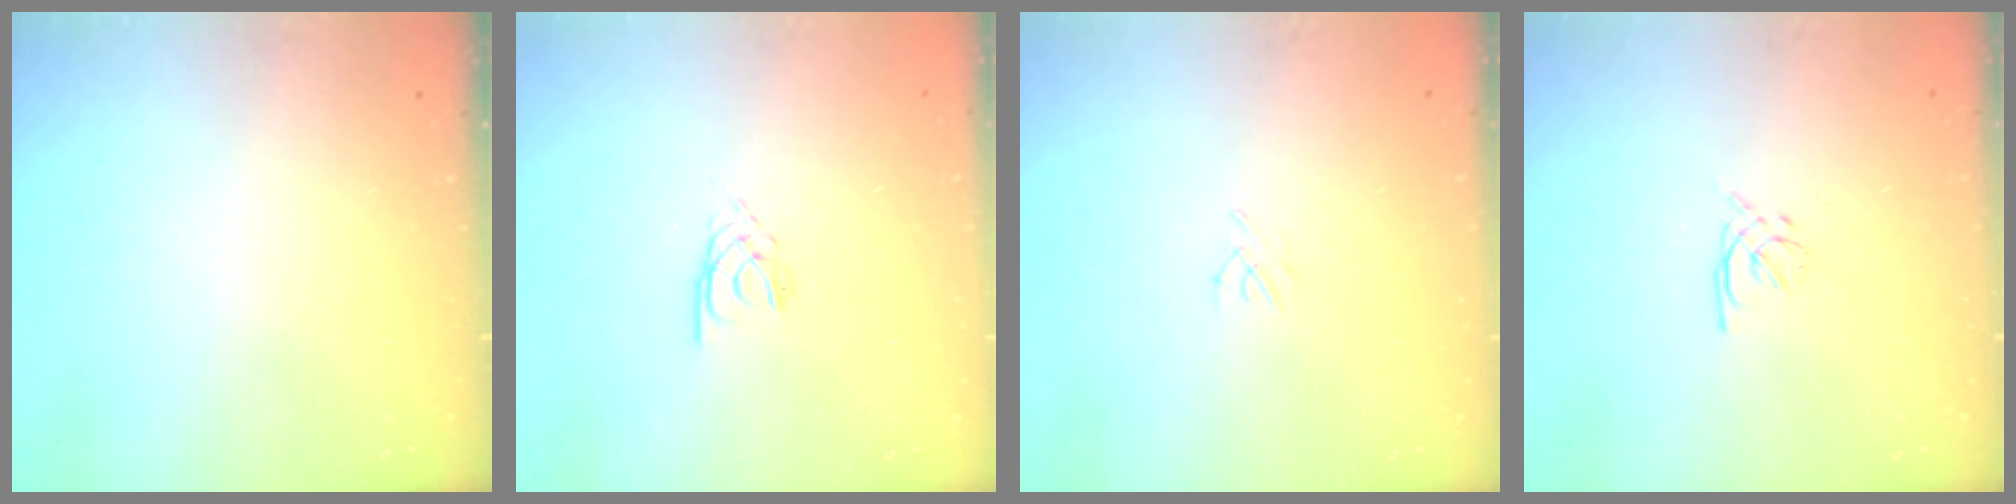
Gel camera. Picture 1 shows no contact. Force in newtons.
{"total": 2.2, "press": 2.1, "slide": 0.4}
{"total": 1.3, "press": 1.2, "slide": 0.4}
{"total": 1.6, "press": 1.5, "slide": 0.5}